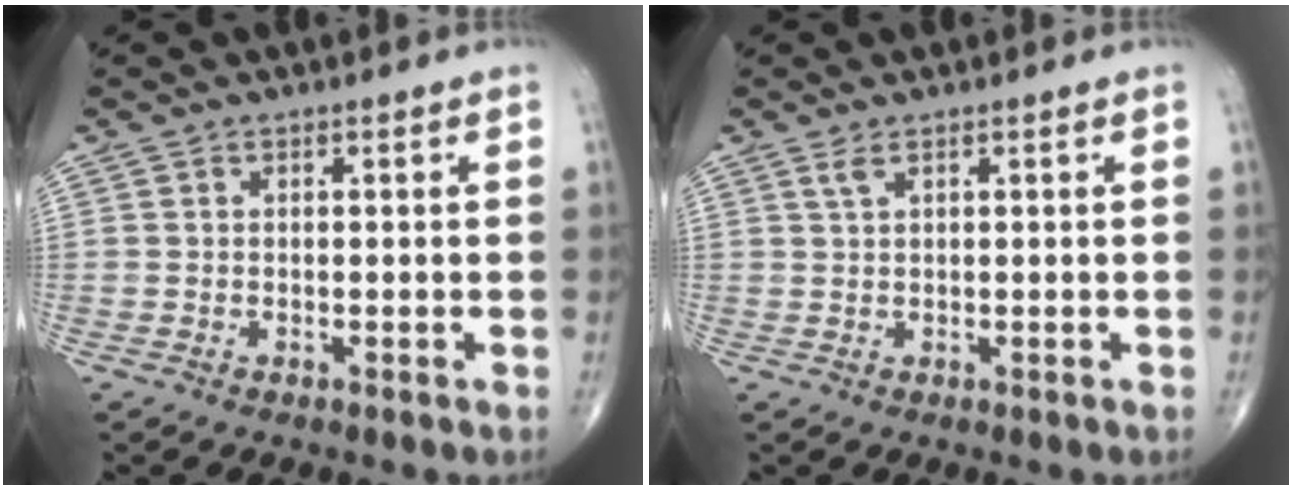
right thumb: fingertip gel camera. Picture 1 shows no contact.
{"total": 1.3, "force": [0.8, 0.3, 1.0], "torque": [-0.023, 0.002, 0.020]}